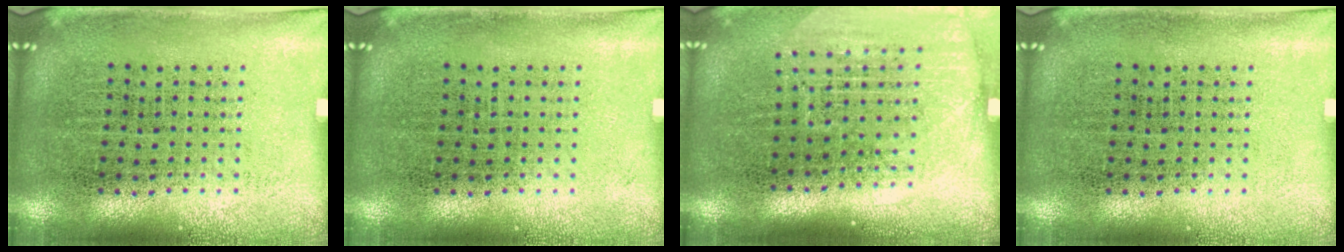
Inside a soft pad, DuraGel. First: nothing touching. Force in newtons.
{"total": 0.0}
{"total": 1.8, "press": 1.6, "slide": 0.9}
{"total": 0.0}